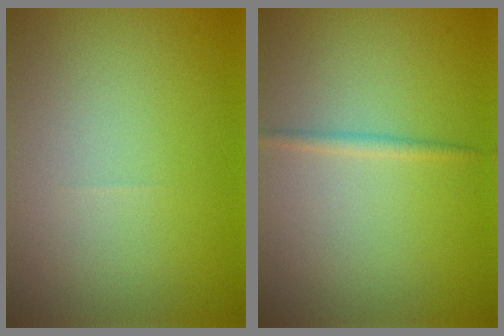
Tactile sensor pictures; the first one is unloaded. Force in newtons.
{"total": 0.9, "press": 0.9, "slide": 0.0}